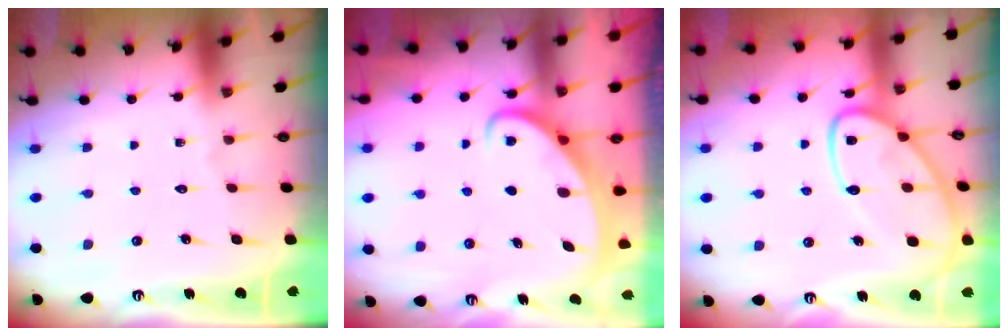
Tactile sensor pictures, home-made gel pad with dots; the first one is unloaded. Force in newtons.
{"total": 2.5, "press": 2.5, "slide": 0.3}
{"total": 15.4, "press": 15.3, "slide": 1.6}